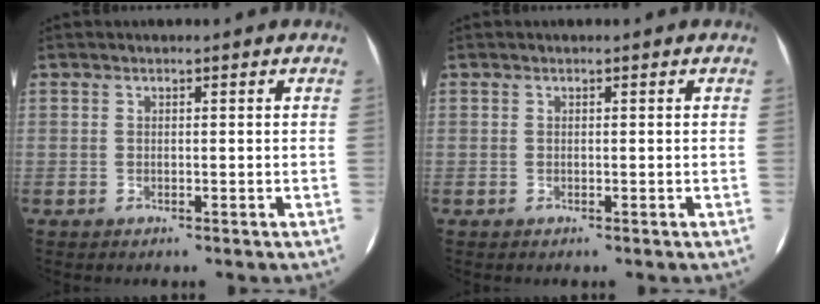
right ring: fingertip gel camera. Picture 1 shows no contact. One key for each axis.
{"total": 0.0}